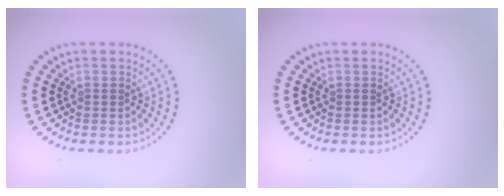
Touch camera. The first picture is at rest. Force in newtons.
{"total": 0.0}